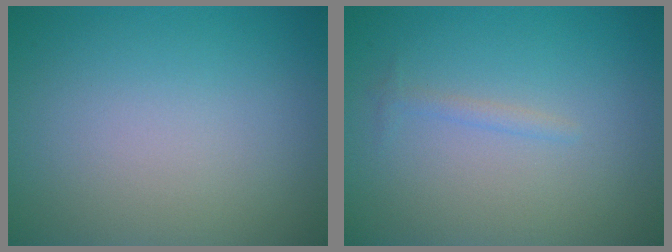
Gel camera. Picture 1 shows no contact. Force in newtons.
{"total": 0.8, "press": 0.8, "slide": 0.0}